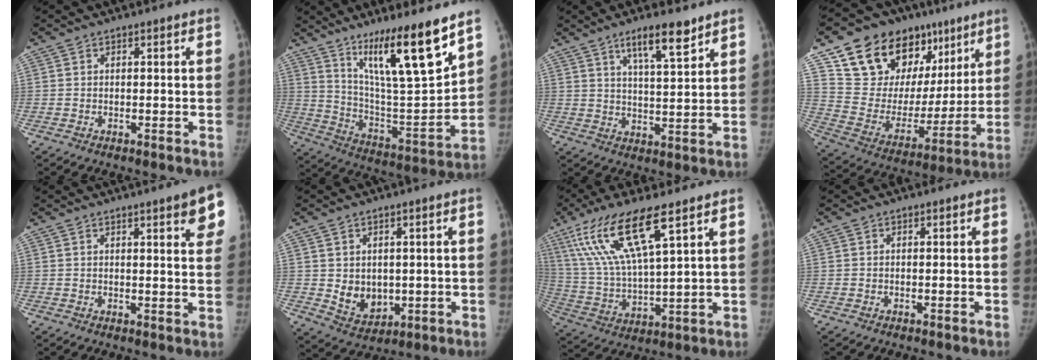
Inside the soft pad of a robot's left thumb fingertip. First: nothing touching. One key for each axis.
{"total": 20.2, "fx": 13.0, "fy": 3.0, "fz": 15.2, "tx": -0.223, "ty": -0.085, "tz": 0.229}
{"total": 8.6, "fx": 5.8, "fy": 1.7, "fz": 6.2, "tx": -0.095, "ty": -0.035, "tz": 0.101}
{"total": 26.9, "fx": 14.7, "fy": 16.8, "fz": 15.2, "tx": -0.195, "ty": -0.004, "tz": 0.259}
{"total": 8.9, "fx": 4.7, "fy": 1.7, "fz": 7.4, "tx": -0.069, "ty": -0.016, "tz": 0.051}
{"total": 6.8, "fx": 0.1, "fy": 5.5, "fz": 4.0, "tx": -0.038, "ty": -0.015, "tz": 0.025}
{"total": 17.1, "fx": 9.2, "fy": 3.8, "fz": 13.9, "tx": -0.291, "ty": -0.031, "tz": 0.187}
{"total": 0.0}